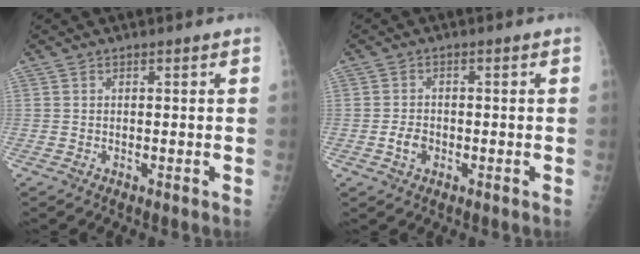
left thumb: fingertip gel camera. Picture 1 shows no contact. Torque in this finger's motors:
{"motor_torque": [0.05, 0.31, 0.06, -0.19, 0.02]}